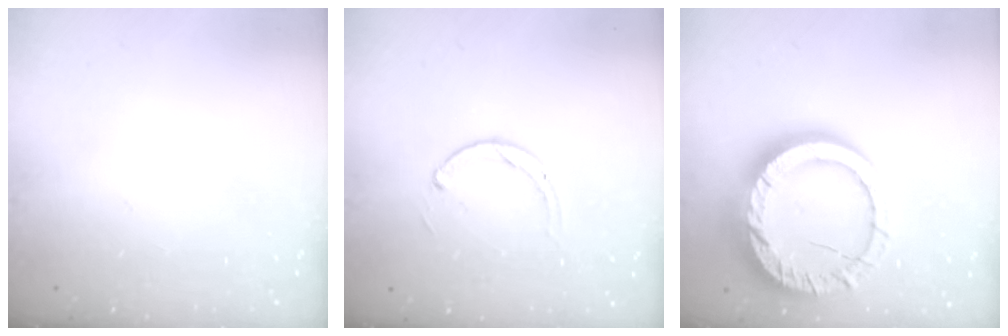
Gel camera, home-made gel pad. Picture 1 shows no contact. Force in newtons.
{"total": 2.5, "press": 2.5, "slide": 0.3}
{"total": 20.2, "press": 20.1, "slide": 2.0}